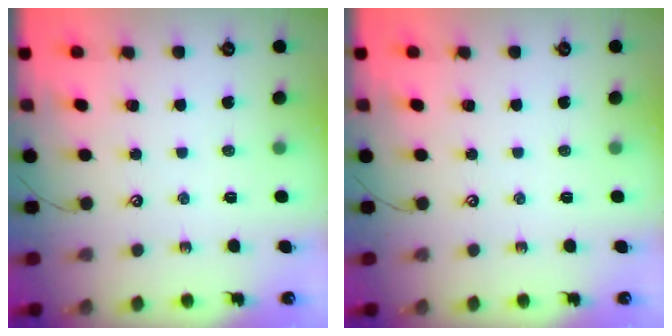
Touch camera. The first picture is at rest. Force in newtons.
{"total": 0.0}